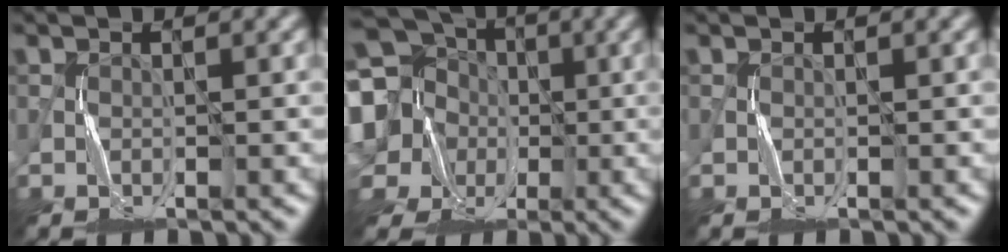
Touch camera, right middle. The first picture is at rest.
{"total": 18.0, "force": [1.4, 16.0, 8.1], "torque": [-0.222, 0.020, -0.017]}
{"total": 0.0}